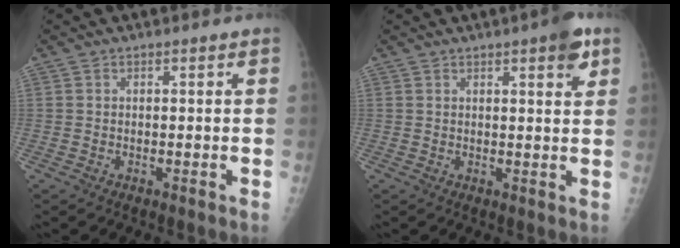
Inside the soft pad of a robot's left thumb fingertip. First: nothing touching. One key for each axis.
{"total": 4.8, "fx": 2.6, "fy": 1.2, "fz": 3.9, "tx": -0.043, "ty": -0.009, "tz": 0.028}